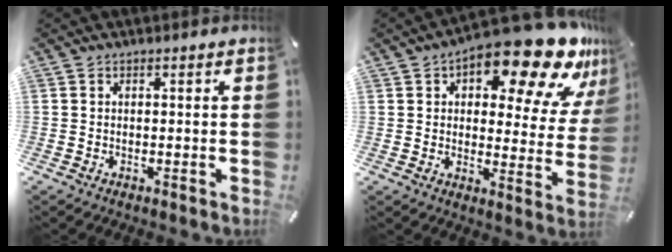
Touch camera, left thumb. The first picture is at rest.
{"total": 20.6, "force": [14.1, 7.7, 12.9], "torque": [-0.169, -0.106, 0.231]}